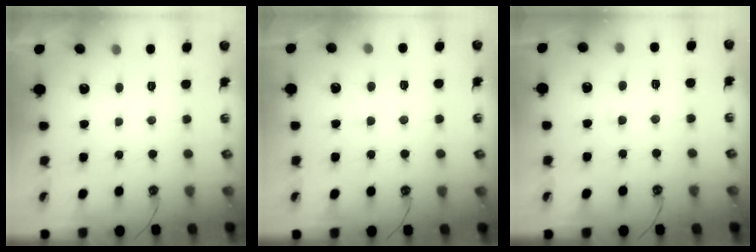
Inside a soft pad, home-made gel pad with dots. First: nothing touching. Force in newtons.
{"total": 1.1, "press": 1.0, "slide": 0.5}
{"total": 0.6, "press": 0.0, "slide": 0.6}